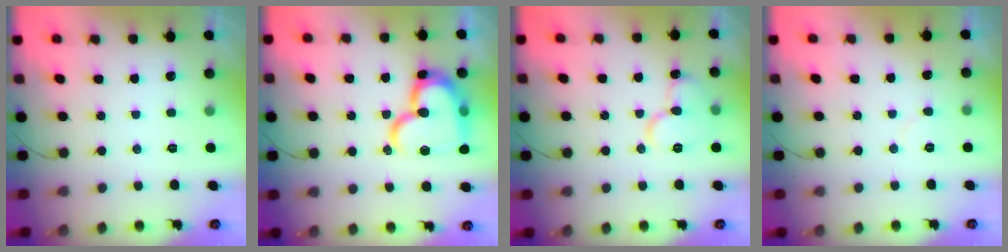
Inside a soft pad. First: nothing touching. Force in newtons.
{"total": 22.7, "press": 22.6, "slide": 2.0}
{"total": 11.3, "press": 11.2, "slide": 1.5}
{"total": 2.9, "press": 2.9, "slide": 0.2}